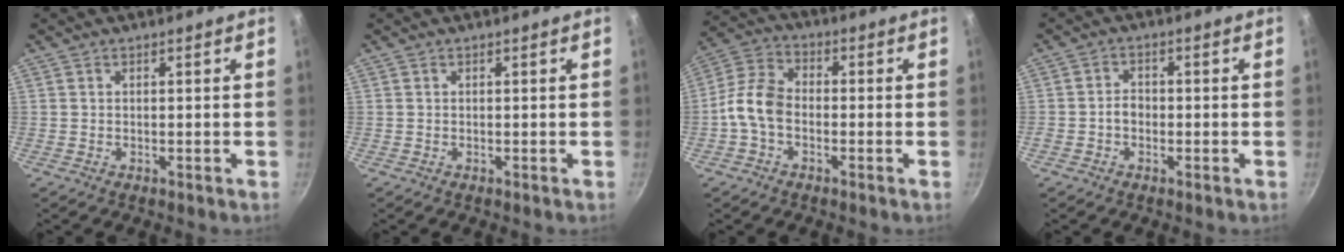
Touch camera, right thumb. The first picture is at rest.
{"total": 0.0}
{"total": 8.2, "force": [-2.1, 5.5, 5.7], "torque": [-0.110, 0.035, -0.057]}
{"total": 2.7, "force": [-0.8, 2.1, 1.5], "torque": [-0.012, 0.016, -0.016]}